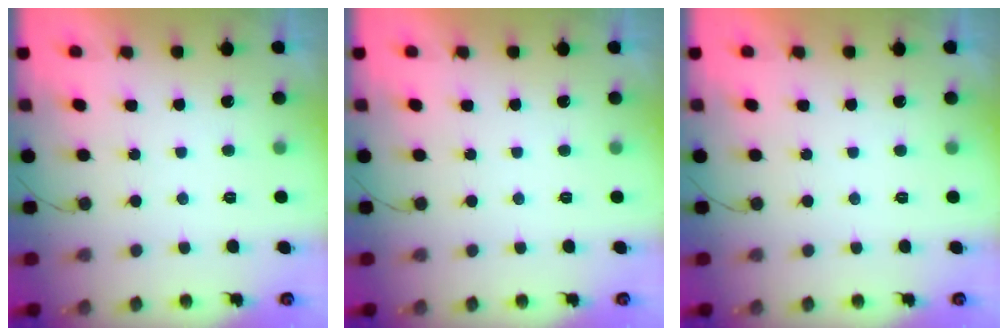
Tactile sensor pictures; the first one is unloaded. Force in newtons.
{"total": 0.0}
{"total": 0.0}